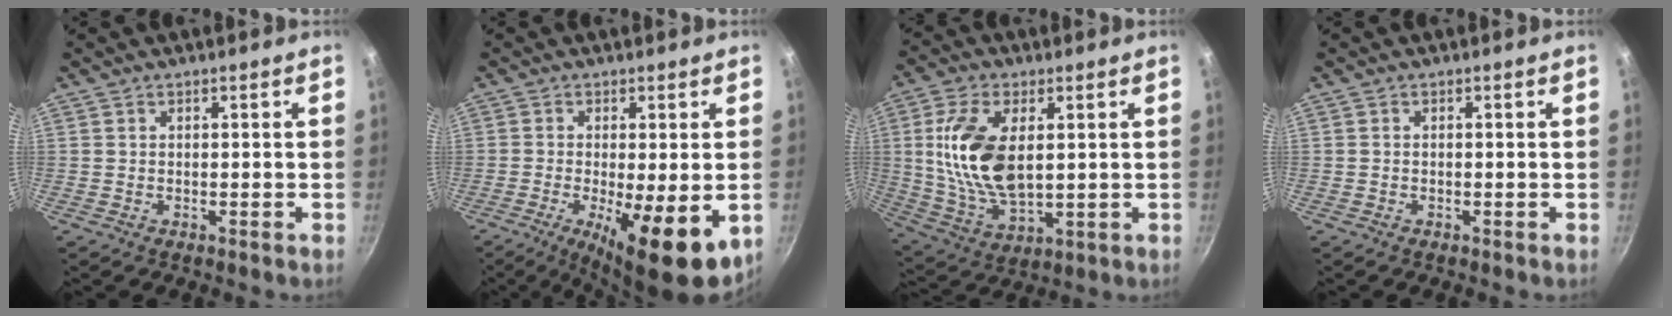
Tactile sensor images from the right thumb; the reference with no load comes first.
{"total": 14.6, "force": [-4.5, 4.4, 13.2], "torque": [-0.175, -0.022, -0.054]}
{"total": 15.9, "force": [2.5, 8.2, 13.4], "torque": [-0.266, -0.014, 0.057]}
{"total": 0.0}